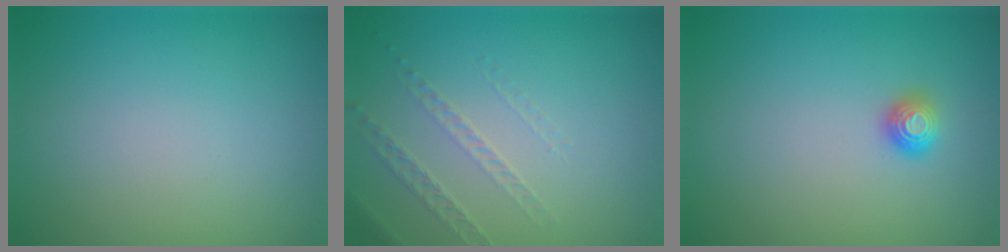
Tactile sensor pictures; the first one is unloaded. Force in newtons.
{"total": 1.3, "press": 0.9, "slide": 0.9}
{"total": 1.1, "press": 1.1, "slide": 0.2}